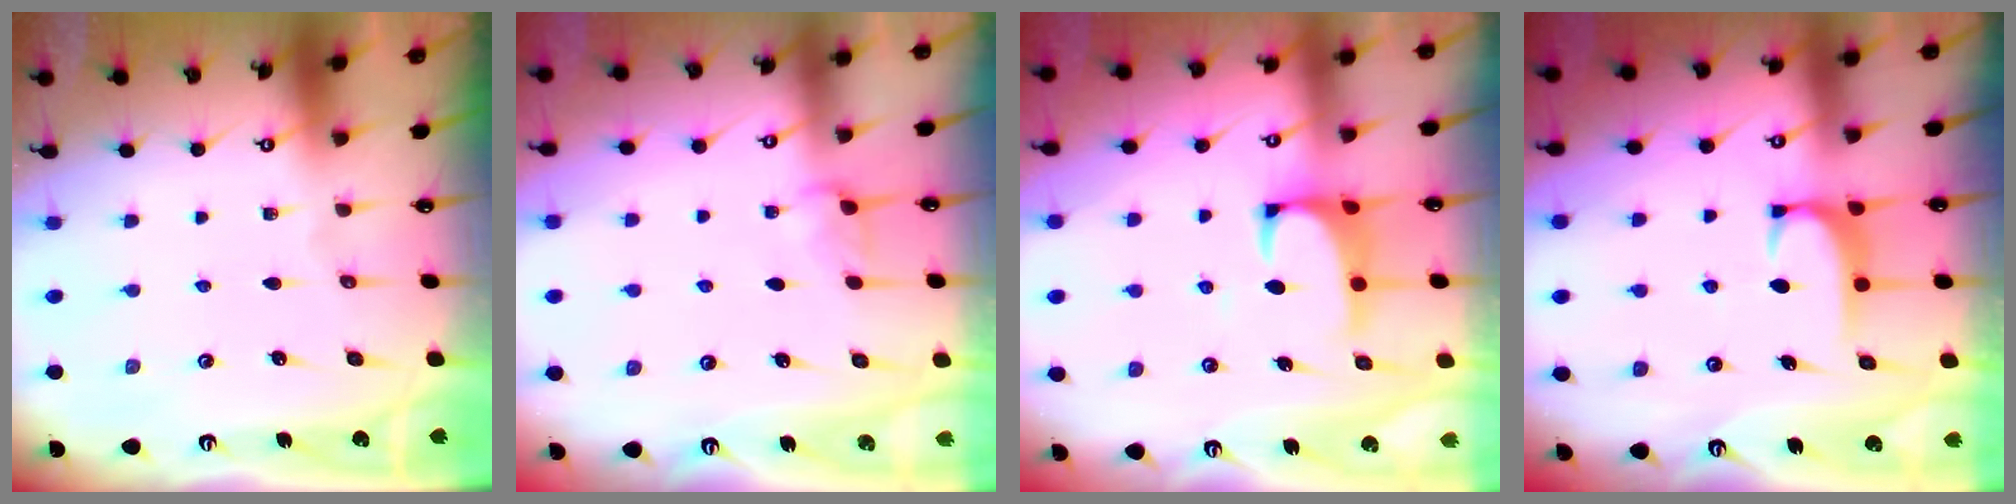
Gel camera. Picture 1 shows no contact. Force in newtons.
{"total": 2.8, "press": 2.8, "slide": 0.4}
{"total": 1.5, "press": 1.2, "slide": 0.8}
{"total": 1.6, "press": 1.6, "slide": 0.5}